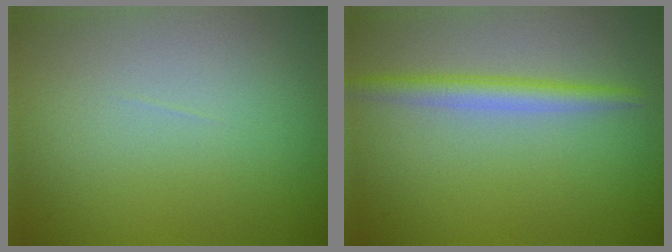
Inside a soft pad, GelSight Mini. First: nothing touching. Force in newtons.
{"total": 2.4, "press": 2.4, "slide": 0.1}